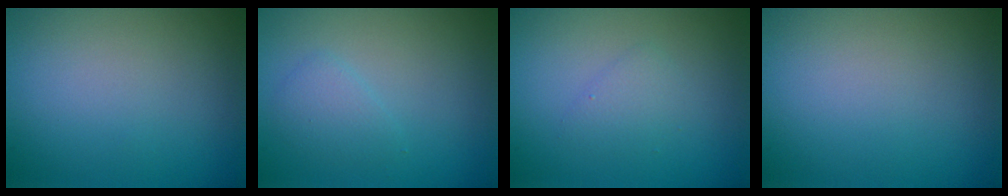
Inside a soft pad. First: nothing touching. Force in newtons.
{"total": 1.5, "press": 1.5, "slide": 0.2}
{"total": 1.3, "press": 1.3, "slide": 0.1}
{"total": 0.0}